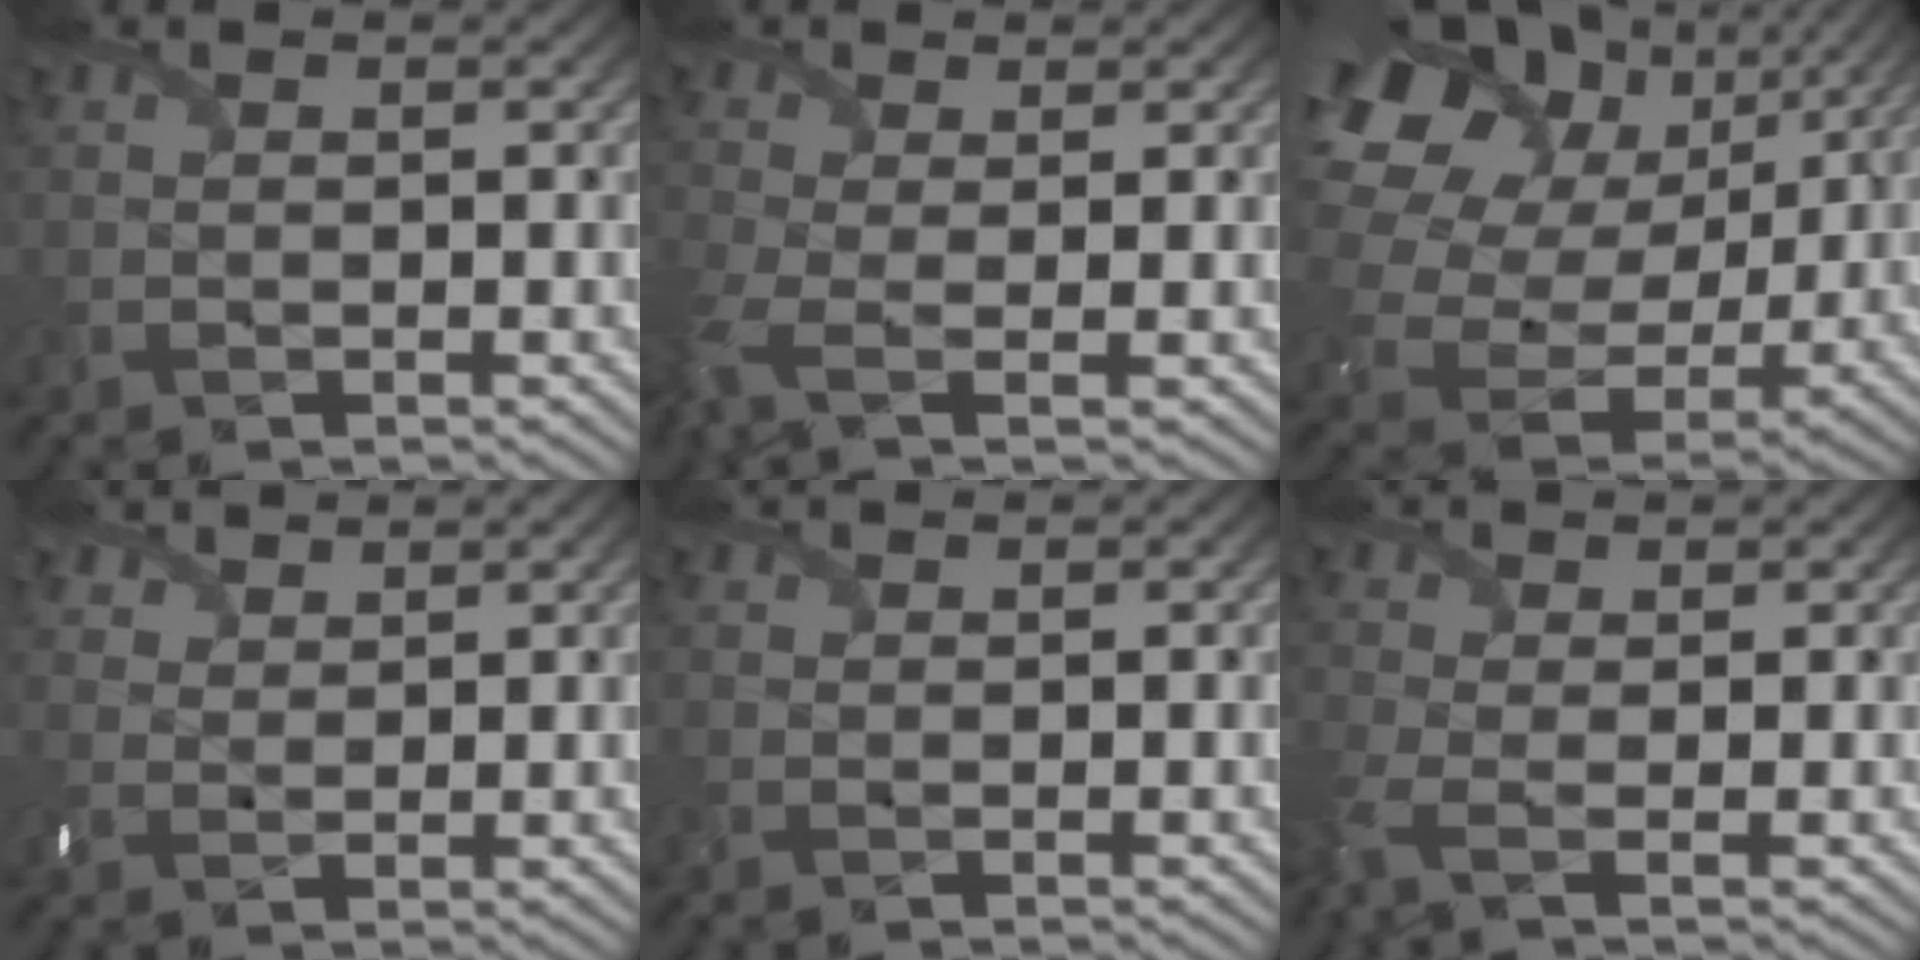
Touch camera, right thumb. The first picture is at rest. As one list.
[{"total": 4.8, "force": [-1.4, 2.2, 4.0], "torque": [-0.115, -0.016, -0.037]}, {"total": 21.2, "force": [7.5, 16.0, 11.6], "torque": [-0.322, 0.038, 0.155]}, {"total": 3.5, "force": [2.7, 2.1, 0.9], "torque": [-0.026, 0.004, 0.057]}, {"total": 0.0}, {"total": 3.9, "force": [-1.2, 1.8, 3.3], "torque": [-0.097, -0.011, -0.032]}]